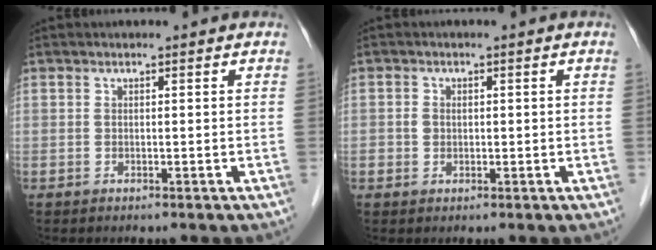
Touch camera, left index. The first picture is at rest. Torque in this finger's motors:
{"motor_torque": [0.17, 0.22, -0.01, 0.03]}